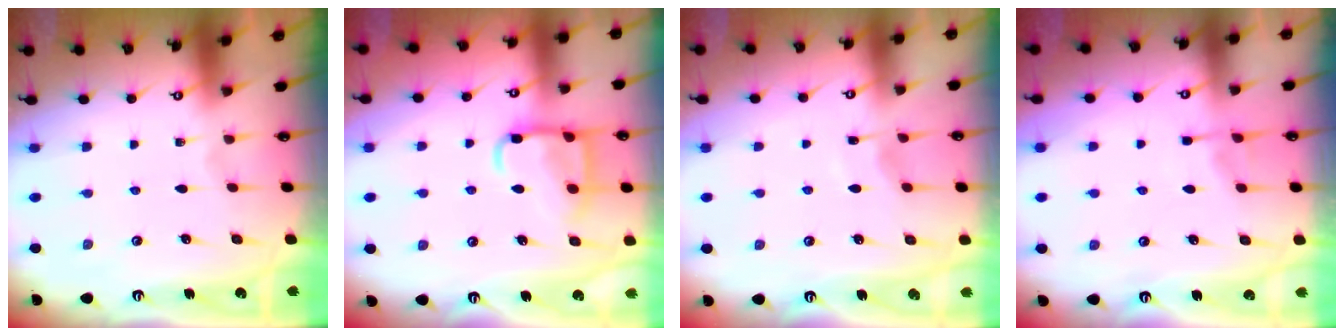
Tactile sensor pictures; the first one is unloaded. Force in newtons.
{"total": 12.3, "press": 12.2, "slide": 1.3}
{"total": 3.0, "press": 2.9, "slide": 0.4}
{"total": 3.2, "press": 3.2, "slide": 0.4}